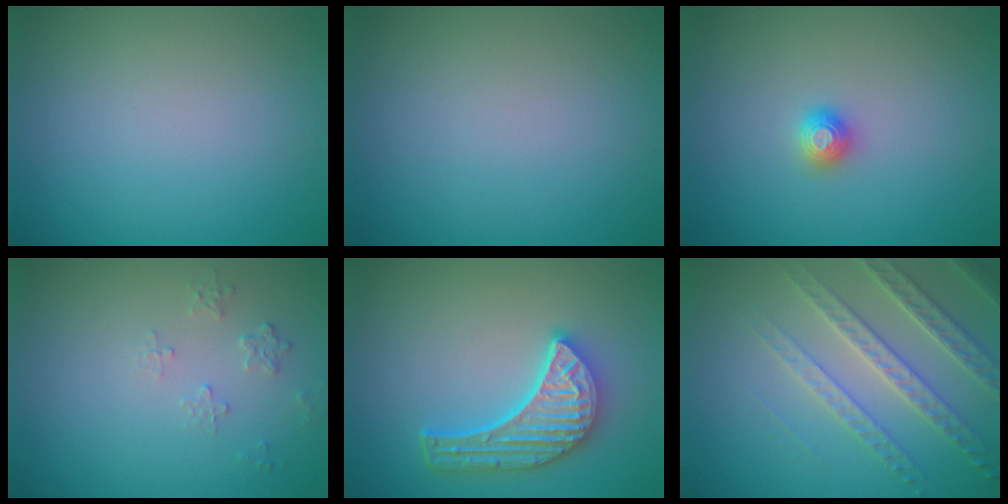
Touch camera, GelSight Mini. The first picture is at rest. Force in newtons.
{"total": 0.0}
{"total": 1.2, "press": 1.2, "slide": 0.1}
{"total": 1.2, "press": 0.8, "slide": 0.9}
{"total": 5.7, "press": 4.5, "slide": 3.5}
{"total": 4.0, "press": 4.0, "slide": 0.6}